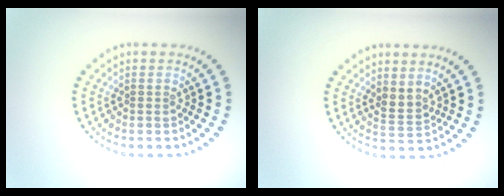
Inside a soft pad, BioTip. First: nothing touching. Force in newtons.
{"total": 1.7, "press": 1.2, "slide": 1.1}